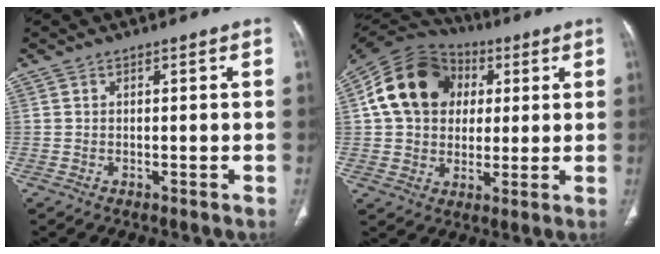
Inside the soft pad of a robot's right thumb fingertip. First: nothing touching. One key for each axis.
{"total": 17.1, "fx": 3.7, "fy": 13.6, "fz": 9.7, "tx": -0.162, "ty": 0.016, "tz": 0.059}